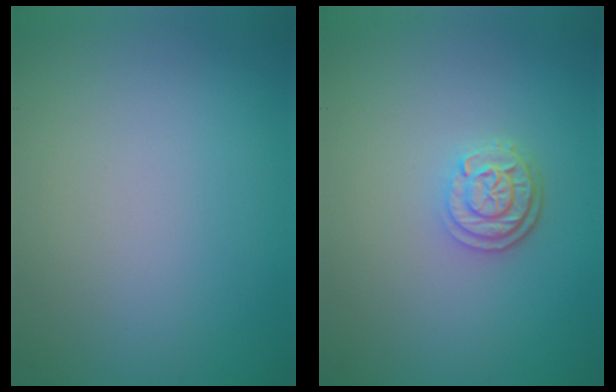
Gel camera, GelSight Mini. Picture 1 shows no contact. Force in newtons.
{"total": 2.8, "press": 2.3, "slide": 1.6}